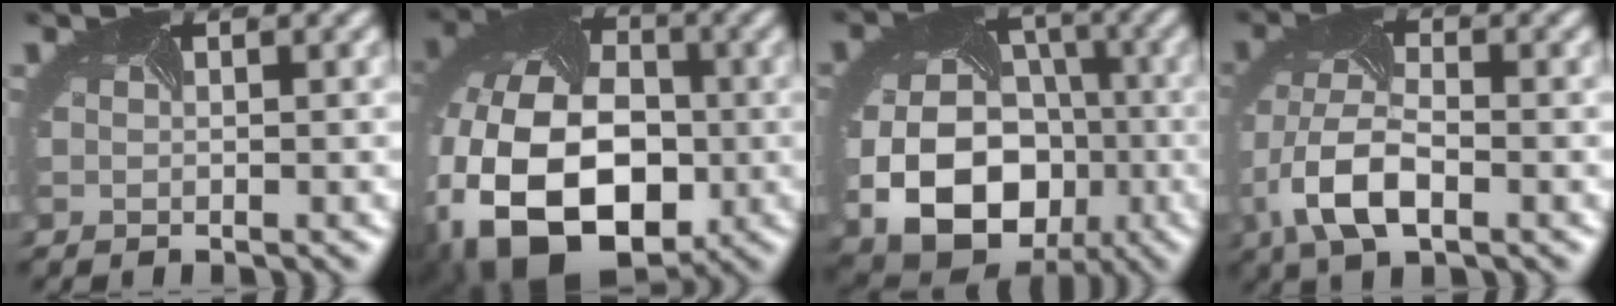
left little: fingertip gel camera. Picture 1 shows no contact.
{"total": 17.3, "force": [-5.1, 11.7, 11.6], "torque": [-0.243, -0.039, -0.082]}
{"total": 12.7, "force": [-3.6, 9.7, 7.3], "torque": [-0.137, -0.045, -0.047]}
{"total": 6.2, "force": [-2.3, 3.1, 4.8], "torque": [-0.121, -0.006, -0.048]}